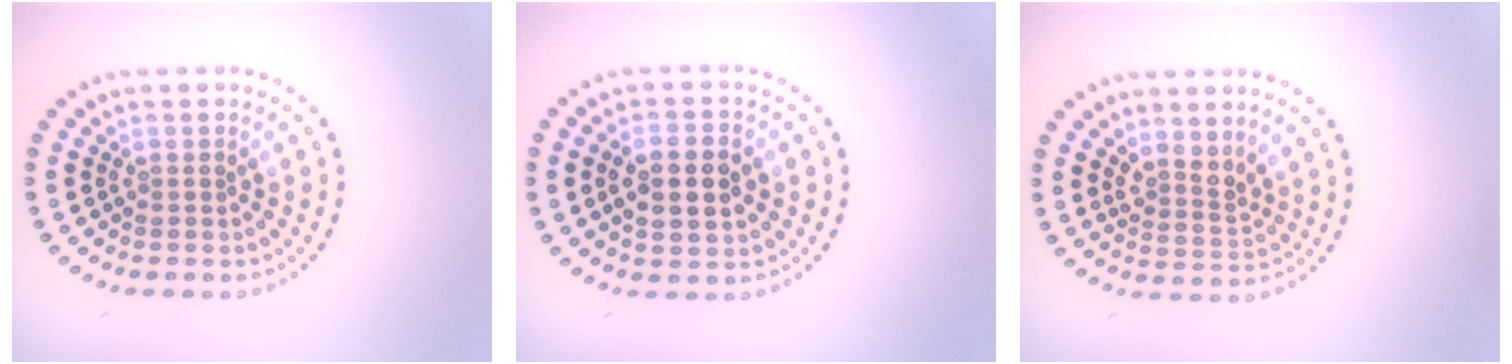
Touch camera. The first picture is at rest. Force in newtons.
{"total": 4.5, "press": 4.4, "slide": 0.3}
{"total": 2.1, "press": 1.6, "slide": 1.4}